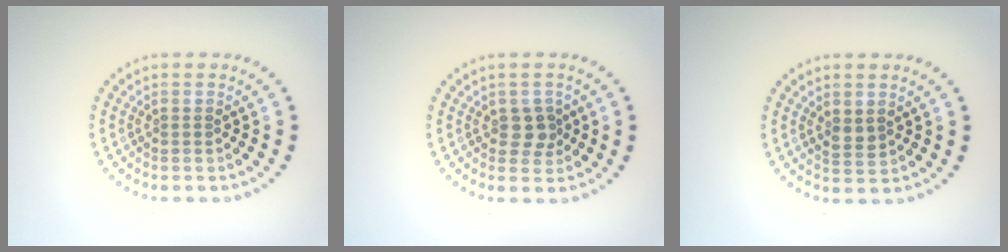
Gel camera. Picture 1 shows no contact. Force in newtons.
{"total": 1.7, "press": 1.6, "slide": 0.6}
{"total": 1.4, "press": 1.4, "slide": 0.4}